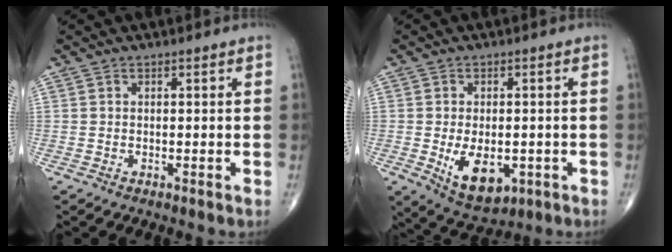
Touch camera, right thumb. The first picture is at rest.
{"total": 9.5, "force": [-2.4, 5.5, 7.4], "torque": [-0.102, -0.007, -0.021]}